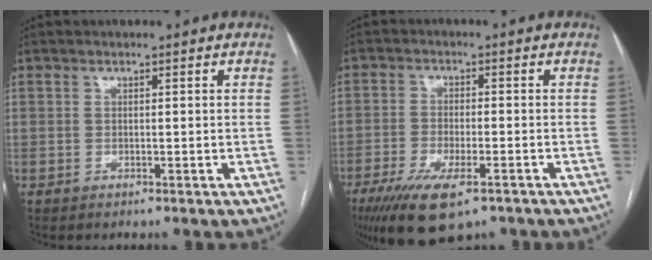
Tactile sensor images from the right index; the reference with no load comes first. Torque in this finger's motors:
{"motor_torque": [1.25, -0.89, 0.54, 0.10]}